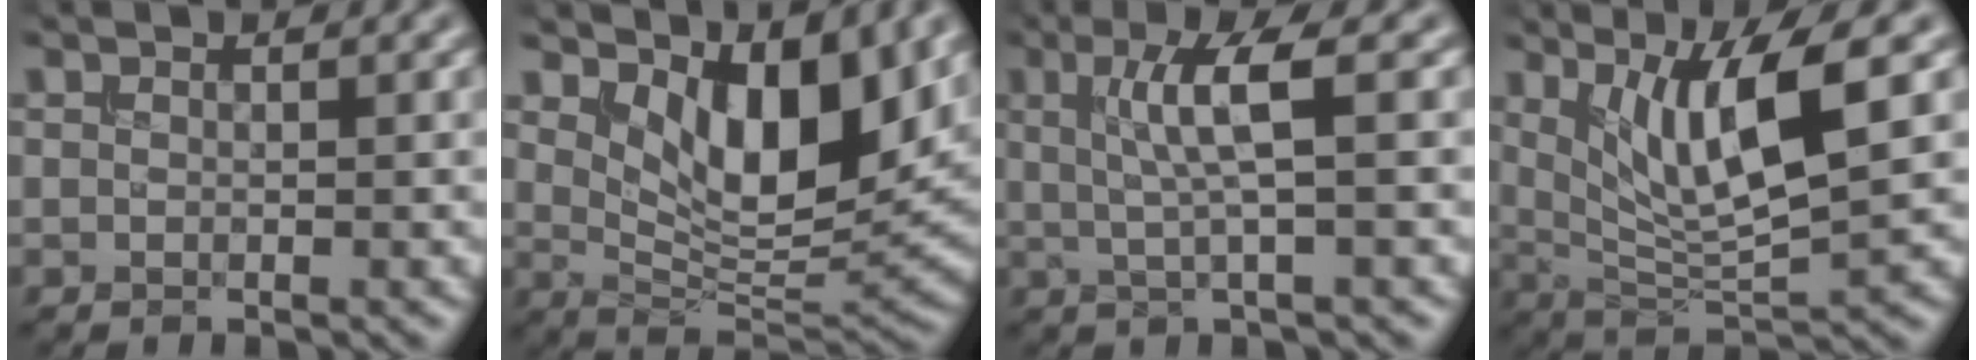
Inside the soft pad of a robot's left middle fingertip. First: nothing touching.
{"total": 7.9, "force": [3.7, 3.4, 6.0], "torque": [-0.099, -0.017, 0.058]}
{"total": 4.3, "force": [0.8, 0.8, 4.2], "torque": [-0.081, 0.002, 0.016]}
{"total": 7.7, "force": [2.7, 1.8, 7.0], "torque": [-0.123, -0.012, 0.054]}